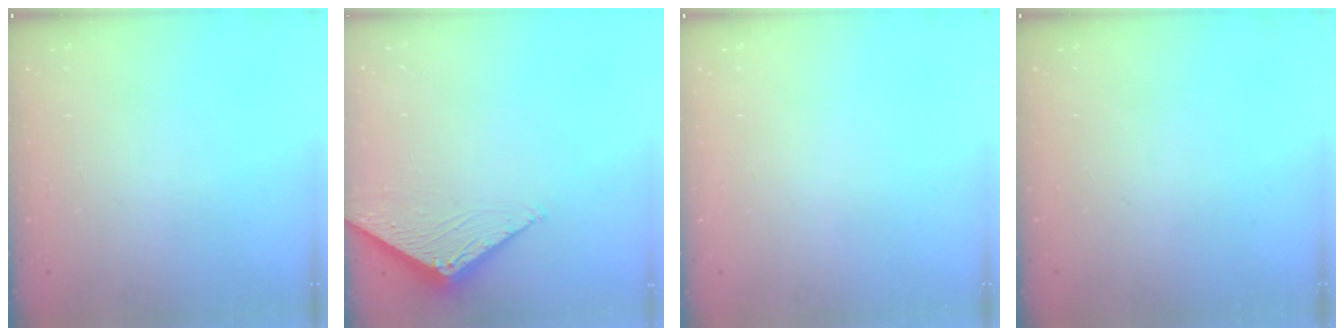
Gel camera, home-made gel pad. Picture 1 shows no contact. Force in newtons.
{"total": 2.8, "press": 2.8, "slide": 0.3}
{"total": 0.0}
{"total": 0.0}